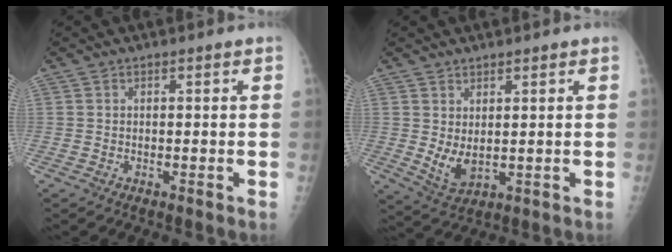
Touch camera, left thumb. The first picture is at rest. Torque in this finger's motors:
{"motor_torque": [-0.09, -0.21, 0.55, -0.09, 0.06]}